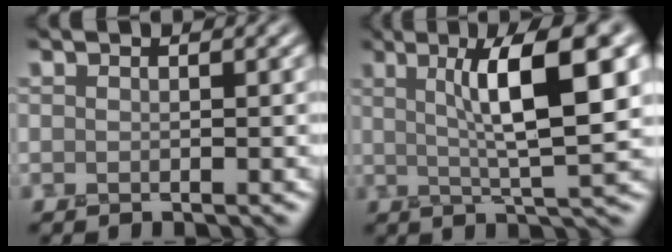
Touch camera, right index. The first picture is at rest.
{"total": 9.0, "force": [2.5, 1.7, 8.5], "torque": [-0.109, 0.013, 0.037]}